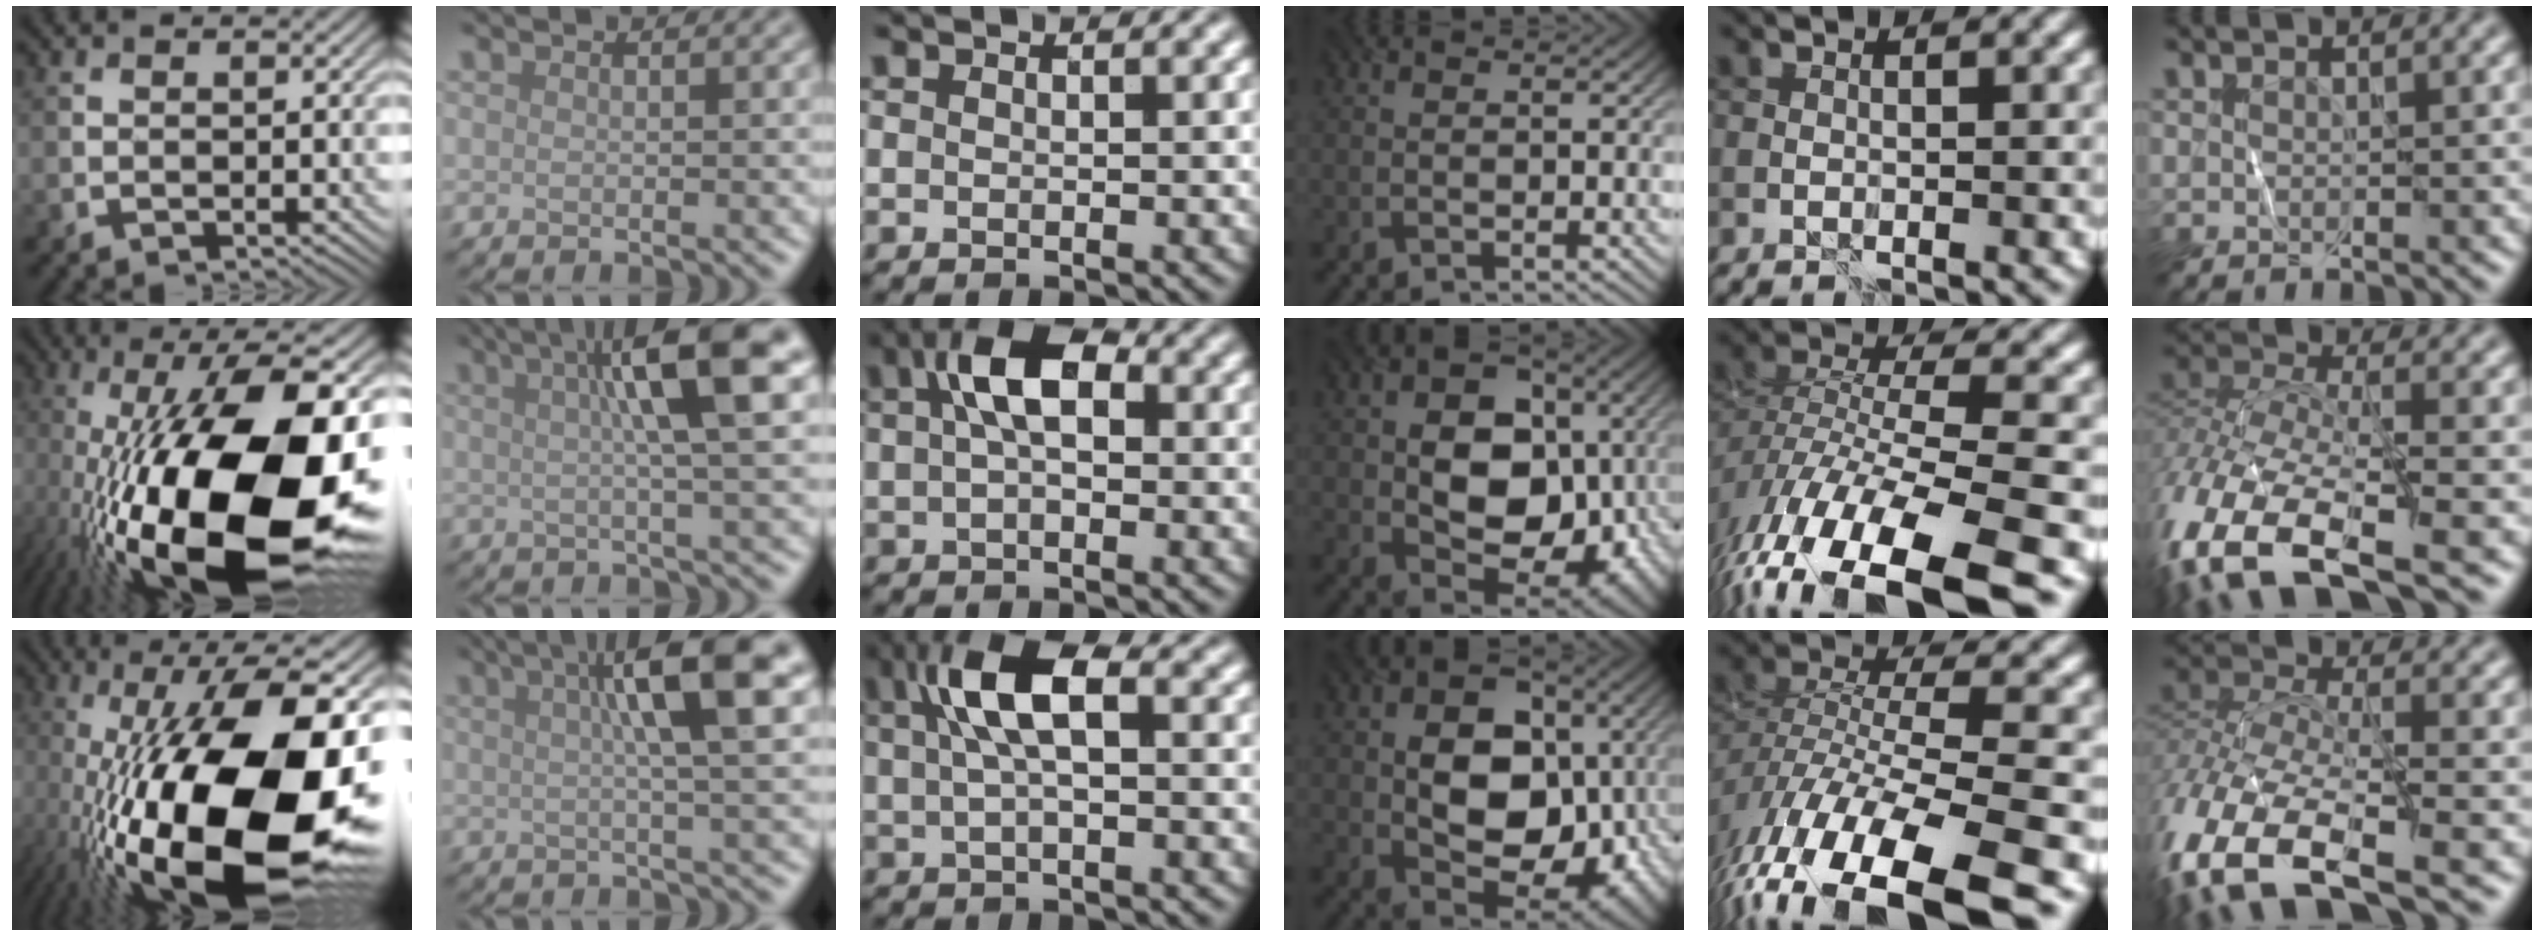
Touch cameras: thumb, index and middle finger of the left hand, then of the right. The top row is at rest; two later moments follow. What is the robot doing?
{"motion": "wrap", "object": "ribbon"}